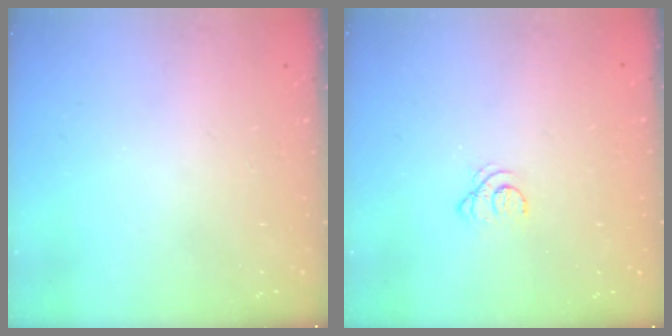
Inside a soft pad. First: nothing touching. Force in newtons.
{"total": 2.2, "press": 2.2, "slide": 0.2}